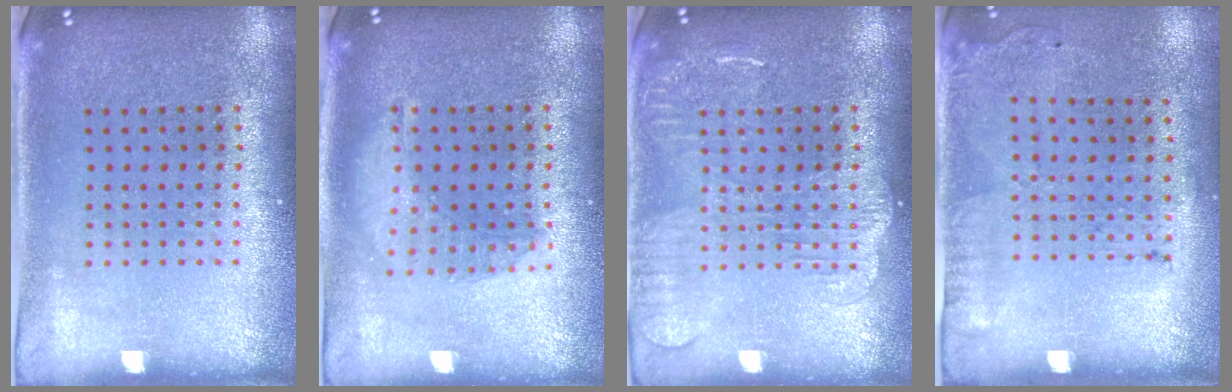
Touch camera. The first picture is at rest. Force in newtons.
{"total": 1.4, "press": 1.4, "slide": 0.3}
{"total": 2.8, "press": 2.8, "slide": 0.3}
{"total": 1.7, "press": 1.1, "slide": 1.3}